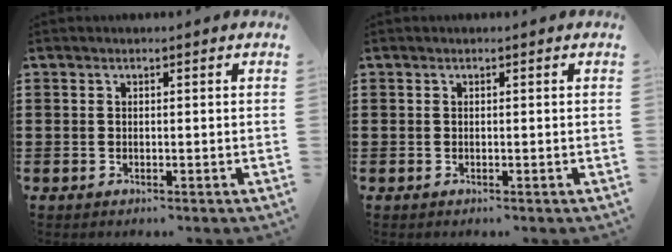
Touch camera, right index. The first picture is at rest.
{"total": 0.0}